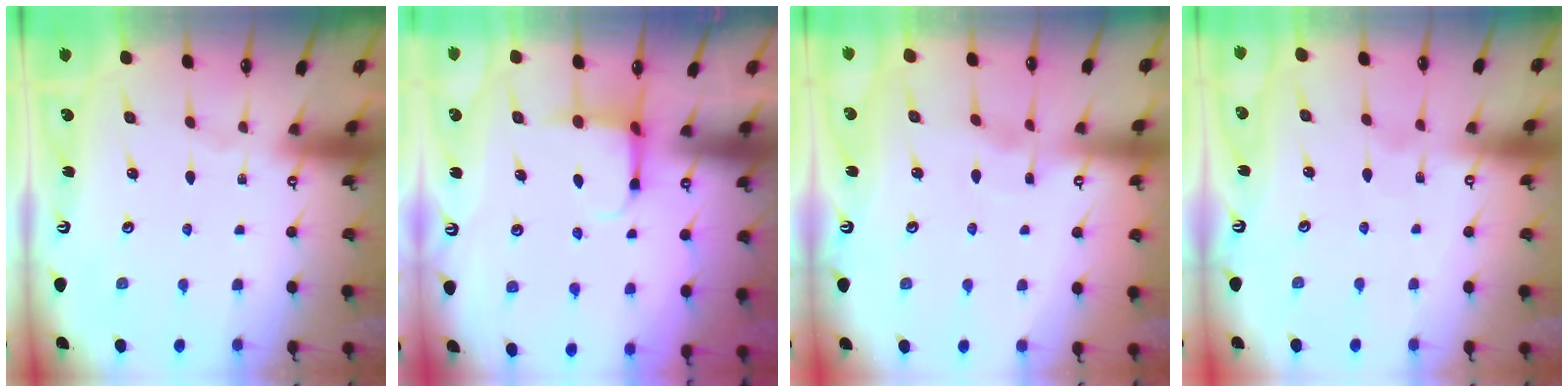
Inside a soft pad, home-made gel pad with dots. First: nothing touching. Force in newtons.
{"total": 3.9, "press": 3.8, "slide": 1.1}
{"total": 2.9, "press": 2.8, "slide": 0.4}
{"total": 5.5, "press": 5.4, "slide": 0.6}